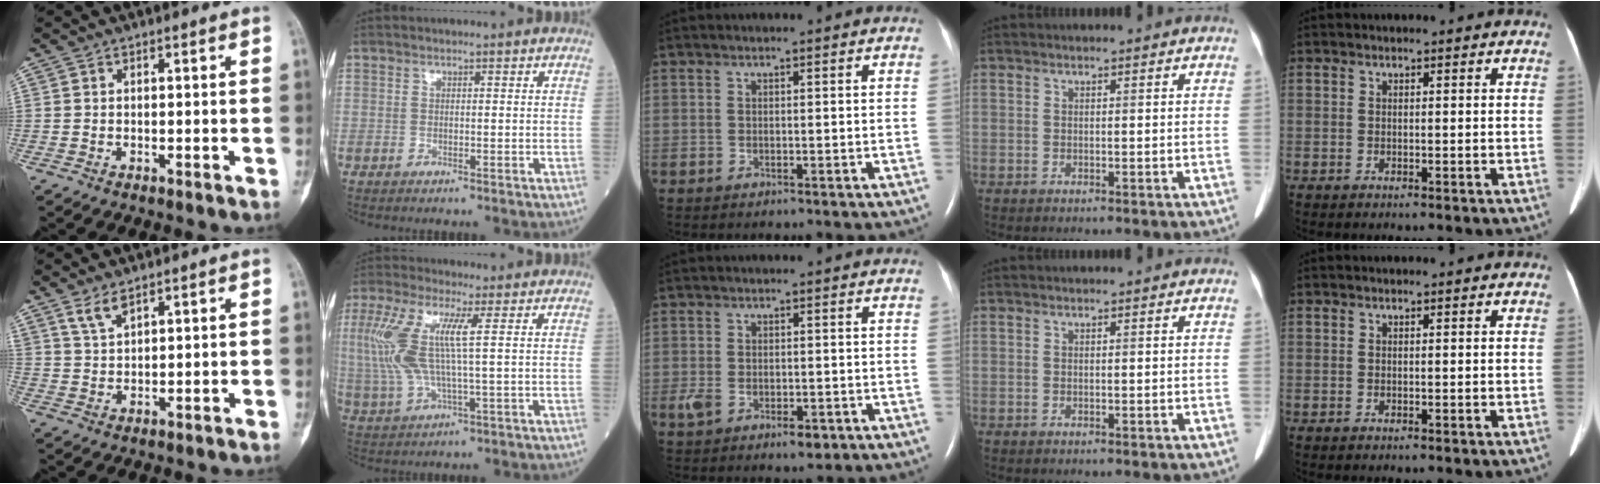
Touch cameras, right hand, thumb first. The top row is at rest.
{"thumb": {"total": 3.4, "force": [2.7, 1.1, 1.9], "torque": [-0.036, -0.016, 0.059]}, "index": {"total": 10.6, "force": [2.0, 1.8, 10.3], "torque": [-0.253, 0.013, 0.037]}, "middle": {"total": 4.9, "force": [-2.0, 2.5, 3.7], "torque": [-0.070, -0.003, -0.022]}}